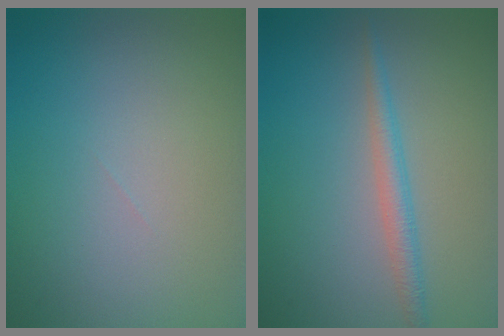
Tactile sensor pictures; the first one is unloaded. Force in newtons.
{"total": 2.0, "press": 2.0, "slide": 0.1}